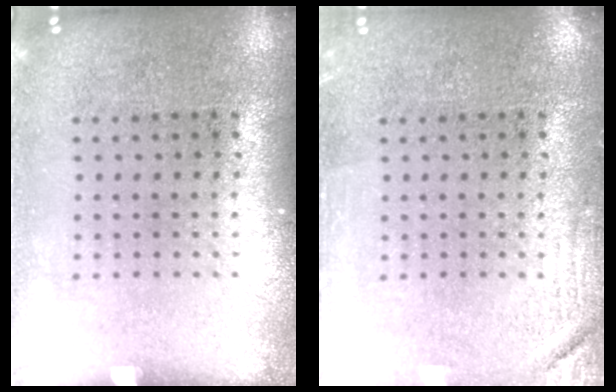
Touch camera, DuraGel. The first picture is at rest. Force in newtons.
{"total": 2.3, "press": 2.2, "slide": 0.4}